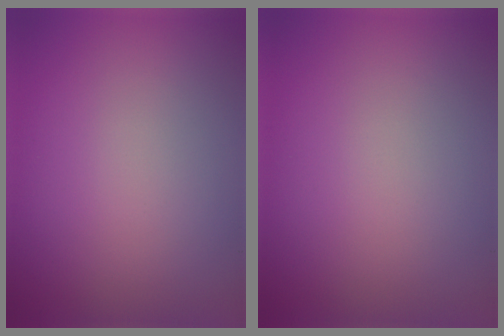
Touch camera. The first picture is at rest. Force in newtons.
{"total": 0.0}